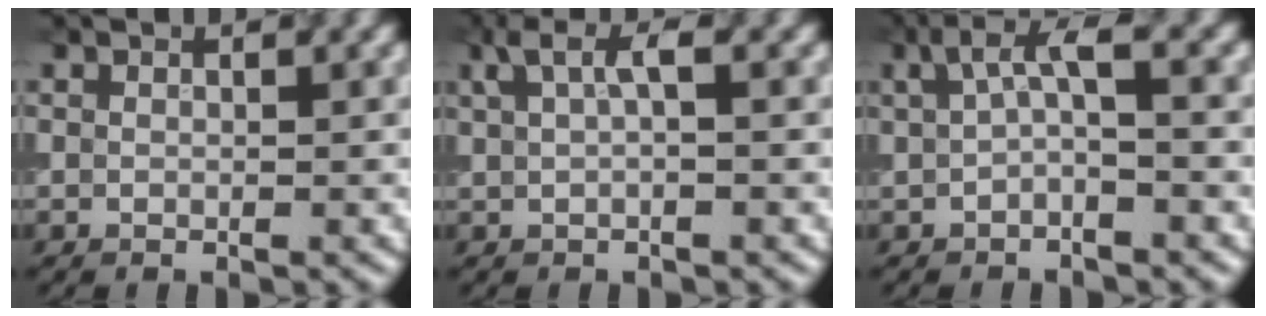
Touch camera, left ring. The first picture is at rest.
{"total": 2.7, "force": [1.0, 0.7, 2.3], "torque": [-0.042, 0.005, 0.019]}
{"total": 3.2, "force": [0.7, 0.8, 3.0], "torque": [-0.054, 0.011, 0.006]}